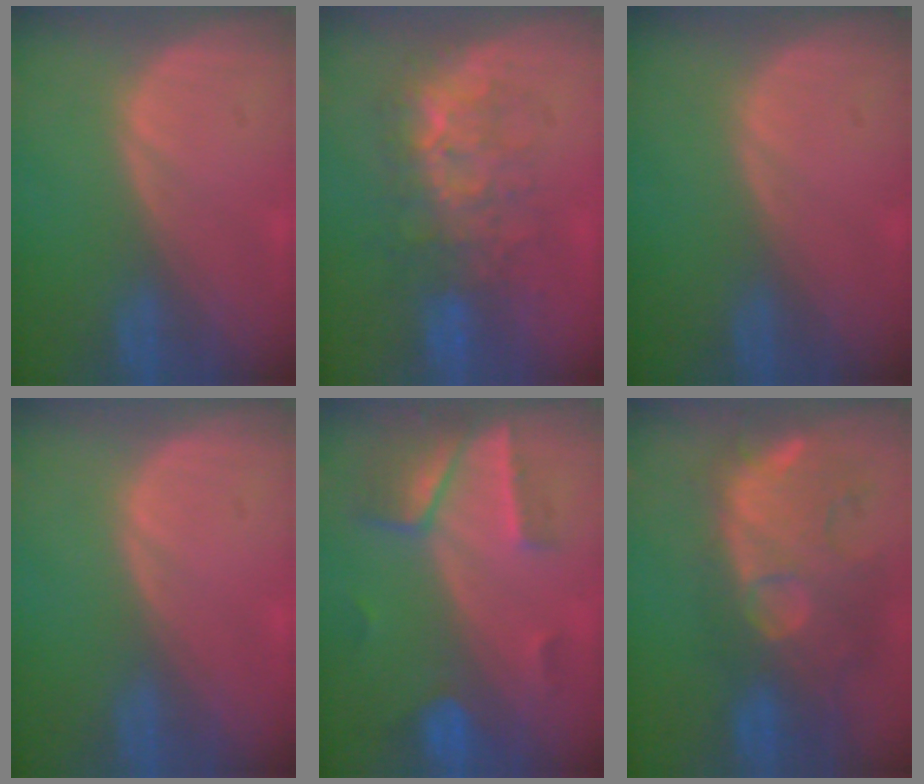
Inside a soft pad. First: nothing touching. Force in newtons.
{"total": 7.8, "press": 7.7, "slide": 1.5}
{"total": 0.0}
{"total": 0.0}
{"total": 7.2, "press": 6.3, "slide": 3.5}
{"total": 12.6, "press": 11.3, "slide": 5.7}